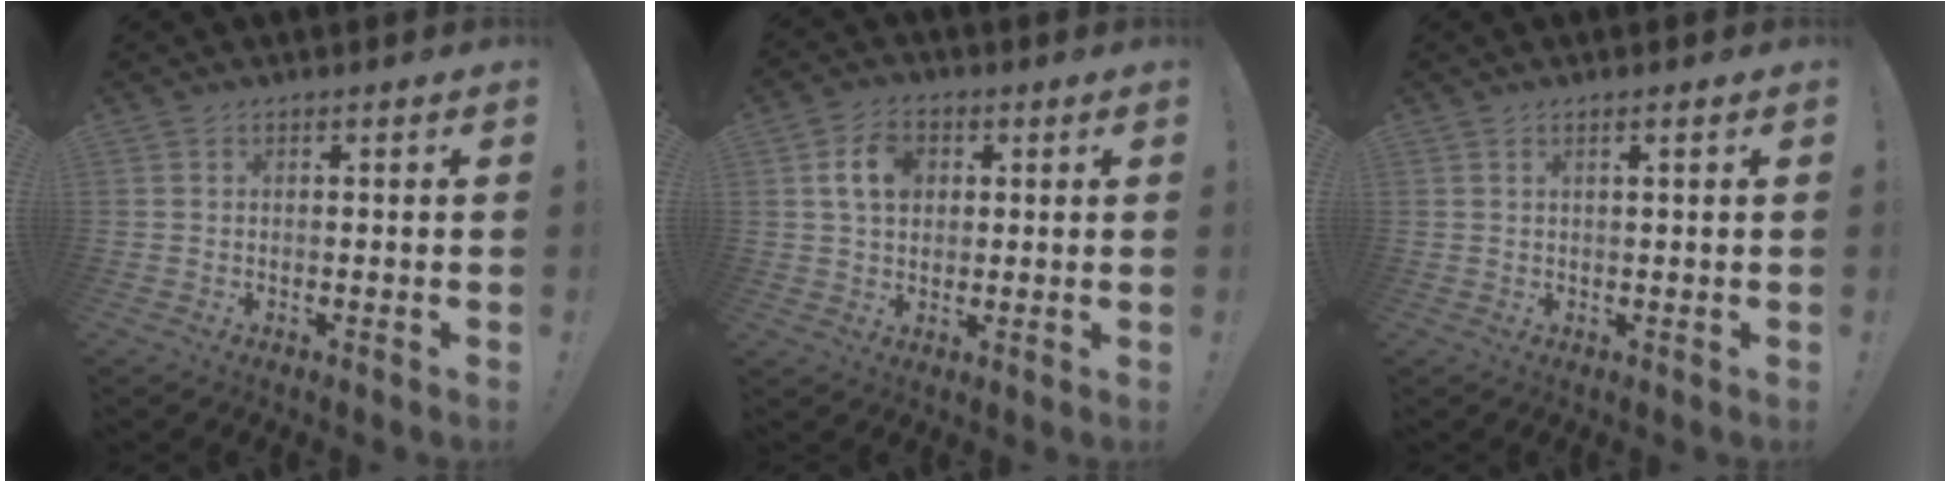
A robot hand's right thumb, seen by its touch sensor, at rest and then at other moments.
{"total": 8.5, "force": [2.3, 6.1, 5.4], "torque": [-0.099, 0.011, 0.044]}
{"total": 1.6, "force": [0.7, -0.2, 1.4], "torque": [-0.019, -0.004, 0.008]}